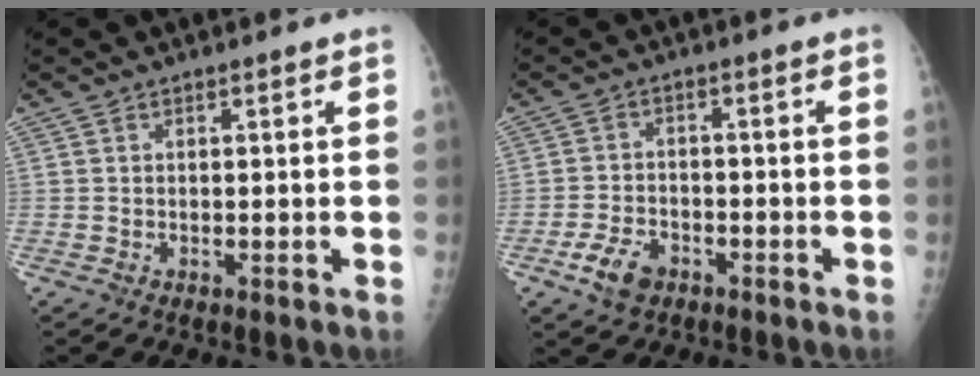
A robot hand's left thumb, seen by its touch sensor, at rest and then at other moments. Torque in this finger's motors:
{"motor_torque": [-0.11, 0.26, 0.10, 0.07, 0.00]}